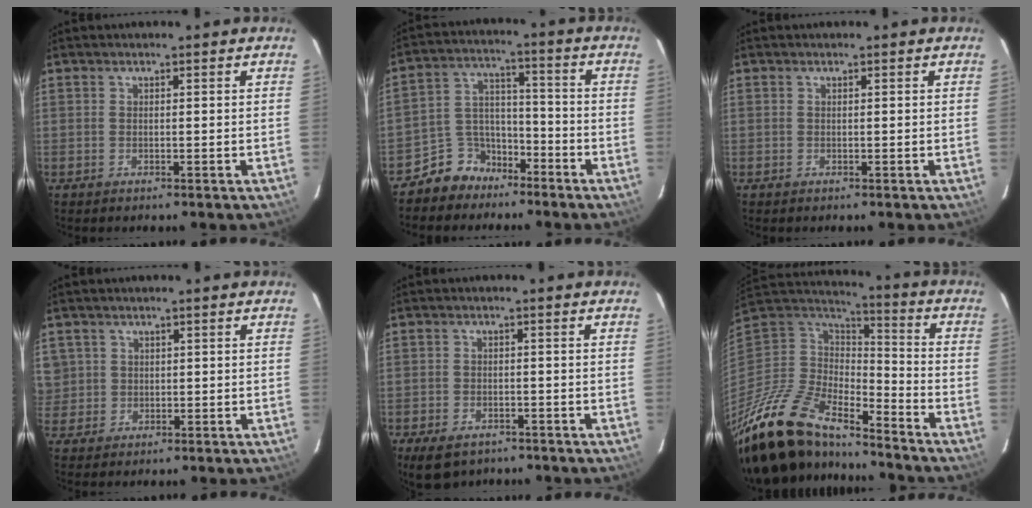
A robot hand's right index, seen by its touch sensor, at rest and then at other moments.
{"total": 8.4, "force": [-6.2, 5.6, 1.4], "torque": [-0.032, 0.042, -0.107]}
{"total": 0.0}
{"total": 4.6, "force": [1.1, 4.4, 0.6], "torque": [-0.001, 0.014, 0.026]}
{"total": 7.0, "force": [-4.8, 4.0, 3.1], "torque": [-0.076, -0.009, -0.072]}
{"total": 24.5, "force": [-19.5, 8.5, 12.1], "torque": [-0.253, -0.027, -0.351]}